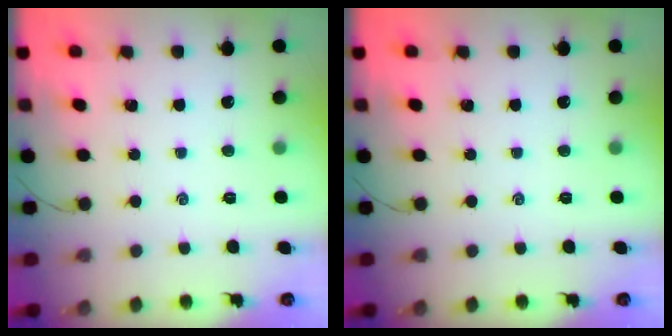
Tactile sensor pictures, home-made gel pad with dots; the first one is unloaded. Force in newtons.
{"total": 0.0}